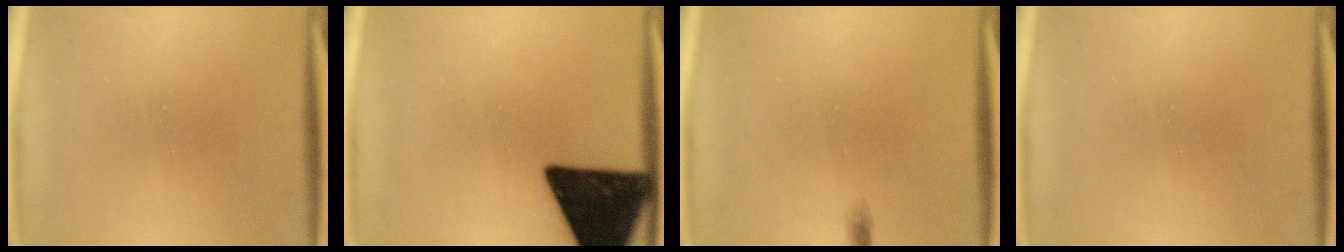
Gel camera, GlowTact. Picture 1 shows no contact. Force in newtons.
{"total": 19.5}
{"total": 0.6}
{"total": 0.0}